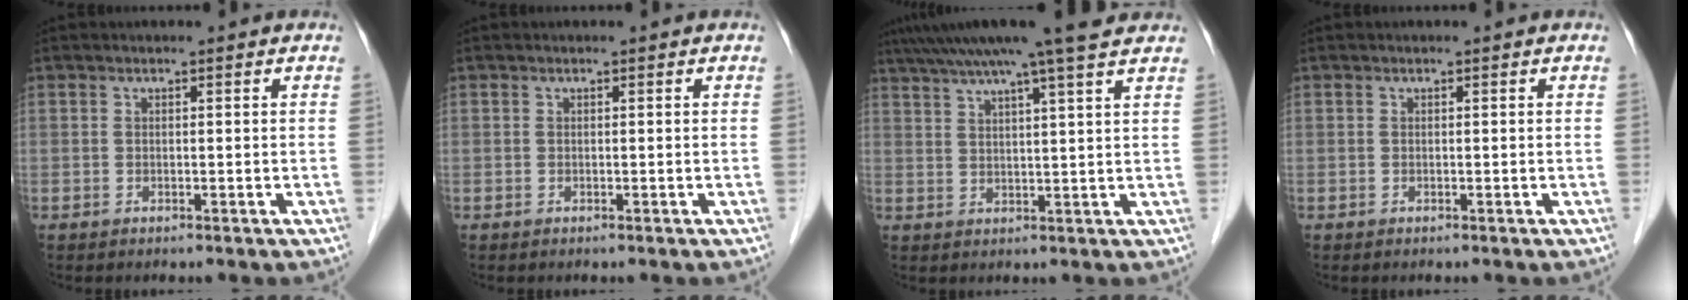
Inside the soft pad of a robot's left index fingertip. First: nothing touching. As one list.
[{"total": 0.0}, {"total": 13.8, "force": [11.1, -1.0, 8.1], "torque": [-0.138, 0.035, 0.149]}, {"total": 0.0}]